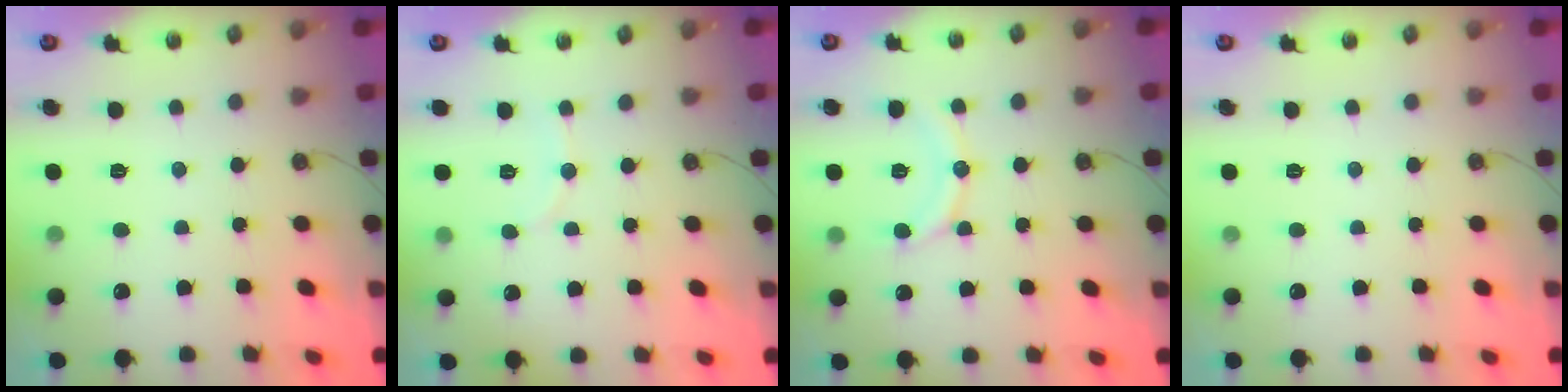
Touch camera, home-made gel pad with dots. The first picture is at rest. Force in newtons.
{"total": 4.7, "press": 4.6, "slide": 0.7}
{"total": 11.1, "press": 11.0, "slide": 1.1}
{"total": 0.0}